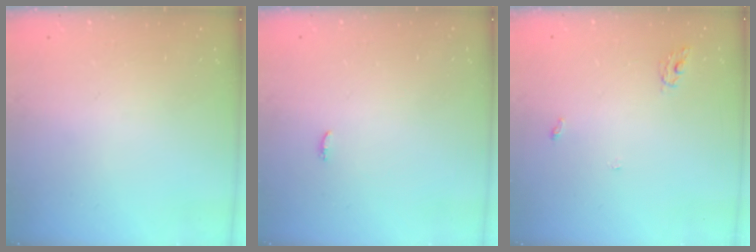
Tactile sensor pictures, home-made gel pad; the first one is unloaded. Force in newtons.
{"total": 5.6, "press": 3.4, "slide": 4.4}
{"total": 3.3, "press": 3.3, "slide": 0.2}